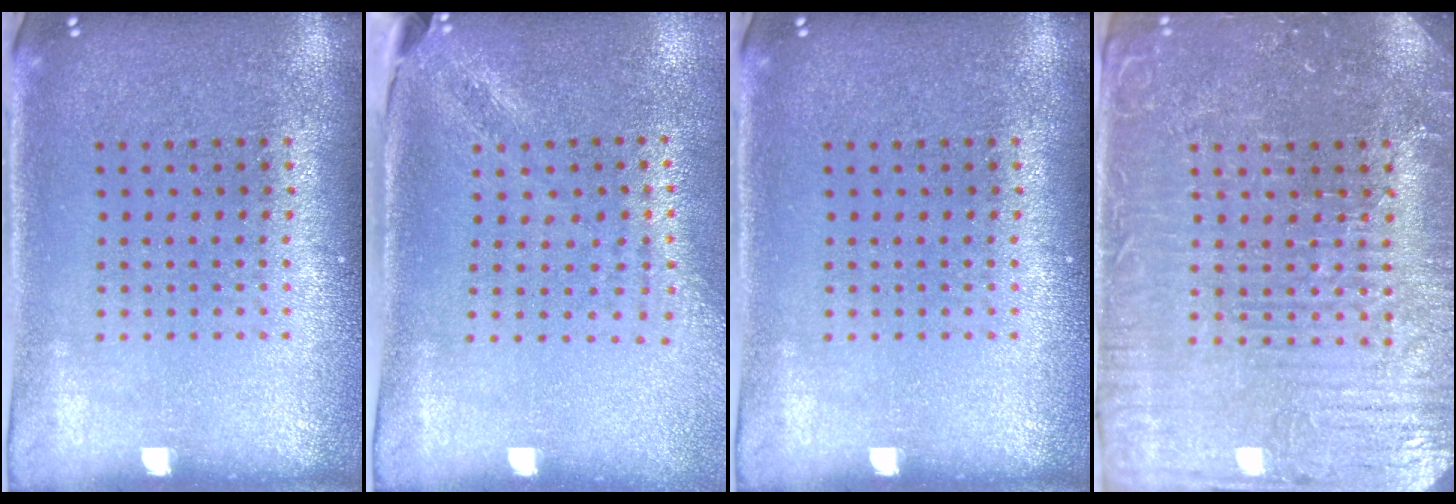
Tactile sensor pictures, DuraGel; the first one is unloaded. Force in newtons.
{"total": 1.9, "press": 1.5, "slide": 1.2}
{"total": 0.0}
{"total": 4.5, "press": 4.3, "slide": 1.3}